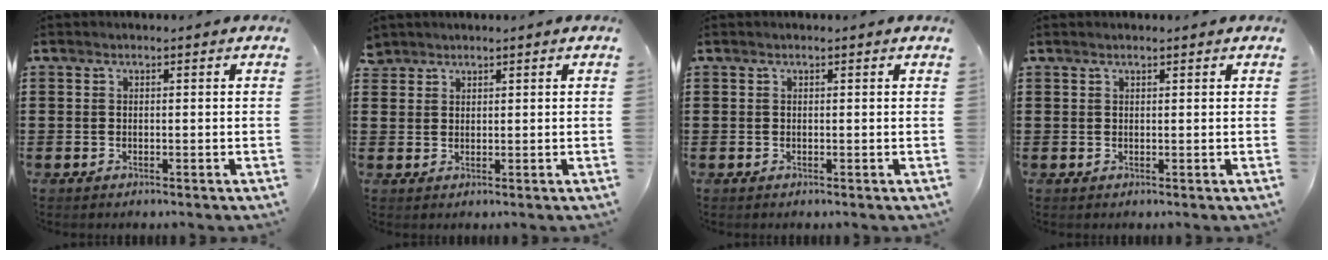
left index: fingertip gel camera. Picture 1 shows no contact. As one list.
[{"total": 1.9, "force": [1.7, 1.0, 0.0], "torque": [-0.005, 0.004, 0.034]}, {"total": 0.0}, {"total": 0.7, "force": [0.5, 0.1, 0.4], "torque": [-0.008, 0.000, 0.010]}]